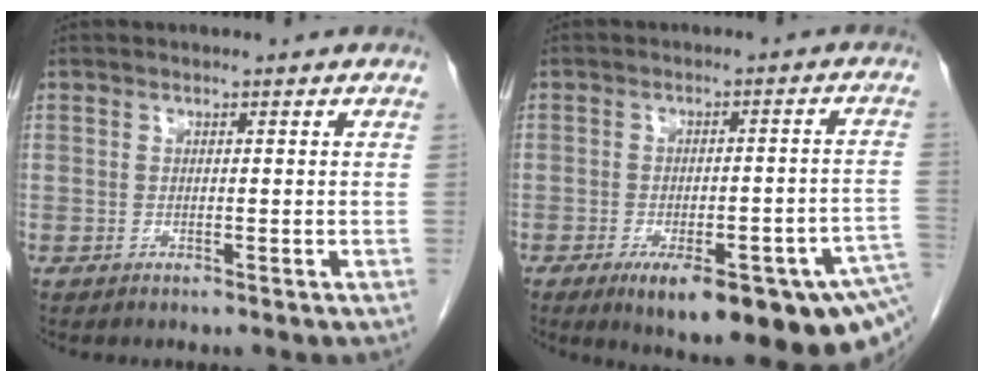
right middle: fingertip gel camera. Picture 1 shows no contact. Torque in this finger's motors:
{"motor_torque": [1.13, -1.02, 0.23, 0.10]}